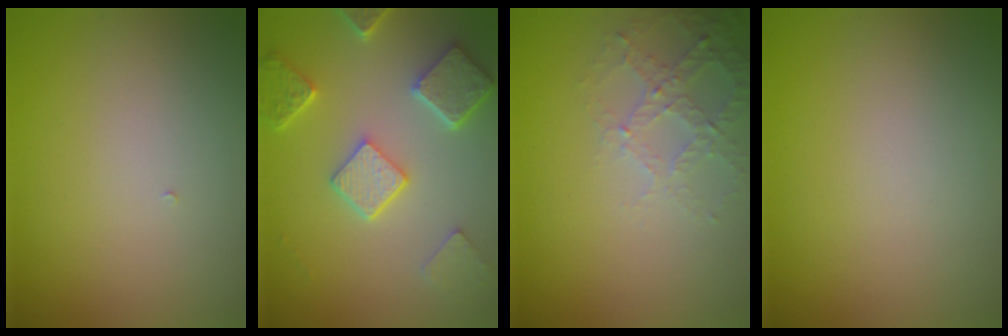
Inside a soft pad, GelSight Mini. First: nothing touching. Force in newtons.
{"total": 5.0, "press": 3.9, "slide": 3.1}
{"total": 2.6, "press": 2.5, "slide": 0.8}
{"total": 0.0}